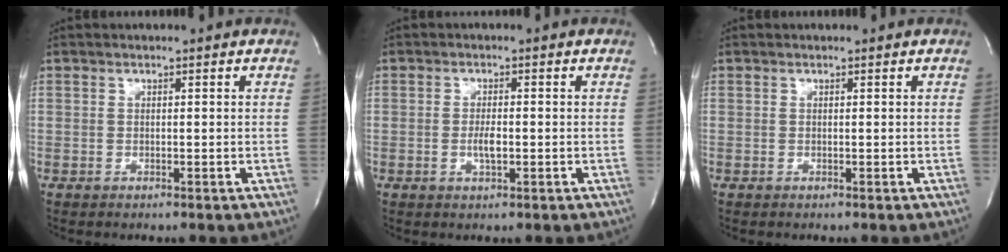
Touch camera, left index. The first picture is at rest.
{"total": 2.4, "force": [-0.7, 0.6, 2.3], "torque": [-0.048, -0.003, -0.010]}
{"total": 0.0}